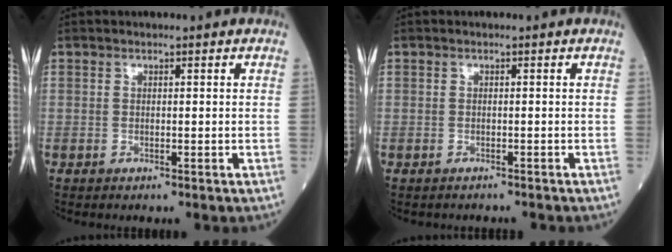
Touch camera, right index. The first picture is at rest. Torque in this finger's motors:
{"motor_torque": [-0.63, 0.13, -1.06, -0.21]}